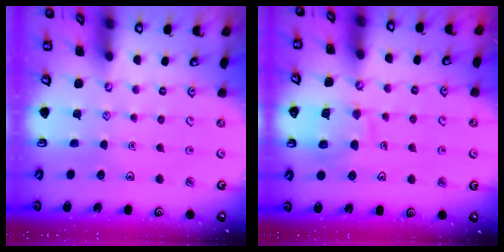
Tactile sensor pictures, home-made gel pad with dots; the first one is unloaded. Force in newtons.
{"total": 10.1, "press": 10.1, "slide": 0.6}